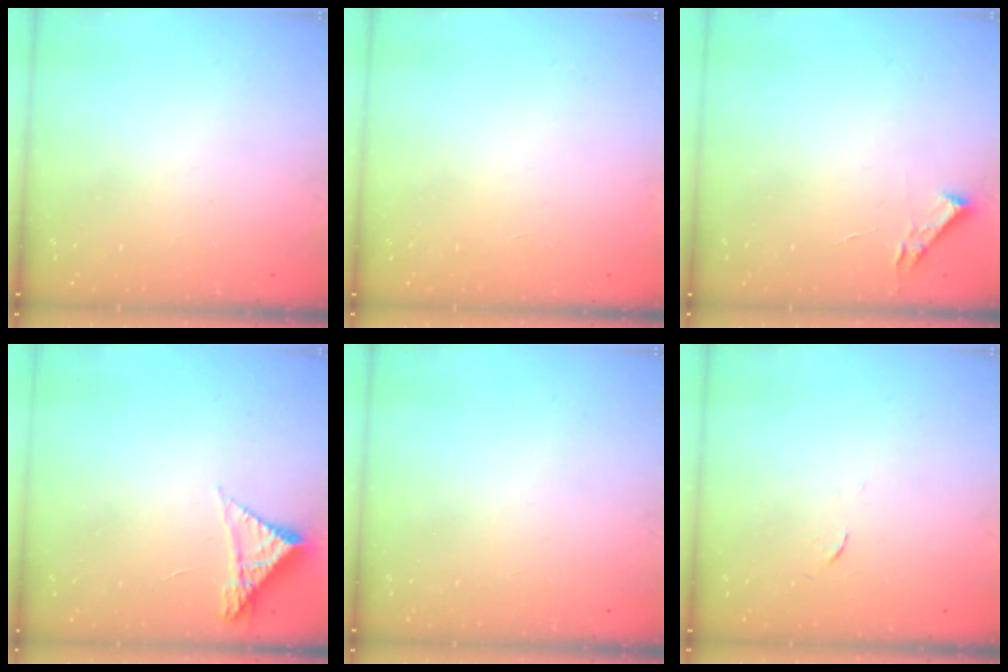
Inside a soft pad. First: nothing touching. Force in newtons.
{"total": 1.5, "press": 1.5, "slide": 0.1}
{"total": 2.7, "press": 2.7, "slide": 0.4}
{"total": 4.9, "press": 4.9, "slide": 0.4}
{"total": 0.0}
{"total": 3.7, "press": 3.4, "slide": 1.3}